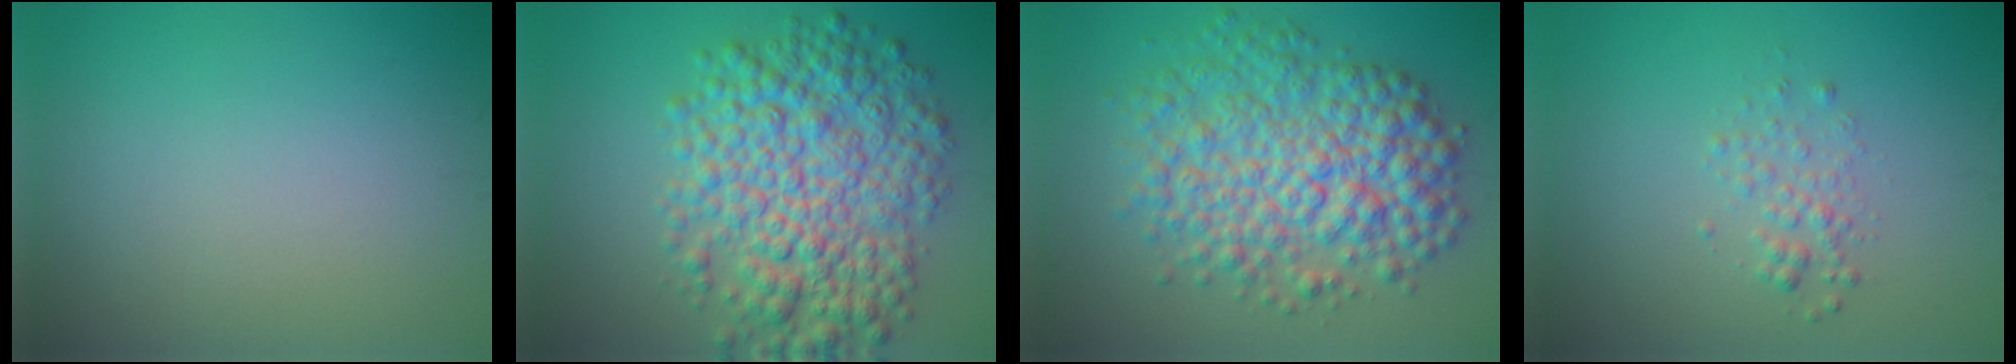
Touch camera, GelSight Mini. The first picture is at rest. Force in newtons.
{"total": 8.8, "press": 8.8, "slide": 0.1}
{"total": 8.2, "press": 8.2, "slide": 0.1}
{"total": 1.5, "press": 1.5, "slide": 0.1}